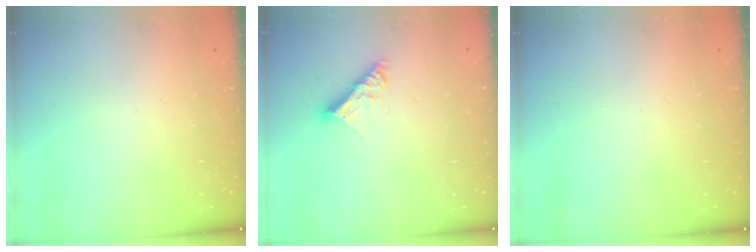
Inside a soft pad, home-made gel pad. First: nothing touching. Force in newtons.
{"total": 8.9, "press": 8.9, "slide": 0.7}
{"total": 0.0}